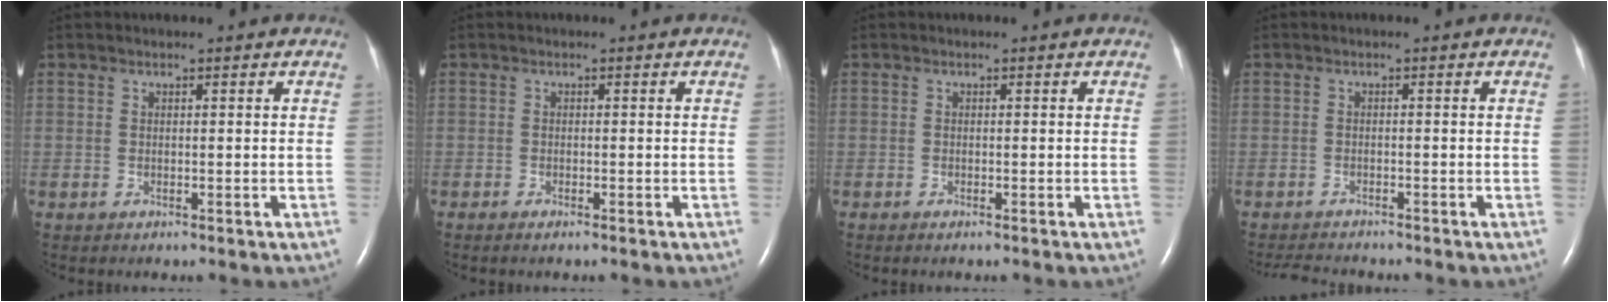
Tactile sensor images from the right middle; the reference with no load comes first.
{"total": 0.9, "force": [-0.7, 0.0, 0.6], "torque": [-0.007, -0.001, -0.010]}
{"total": 0.0}
{"total": 3.2, "force": [-3.1, -0.3, 0.6], "torque": [-0.011, -0.015, -0.052]}